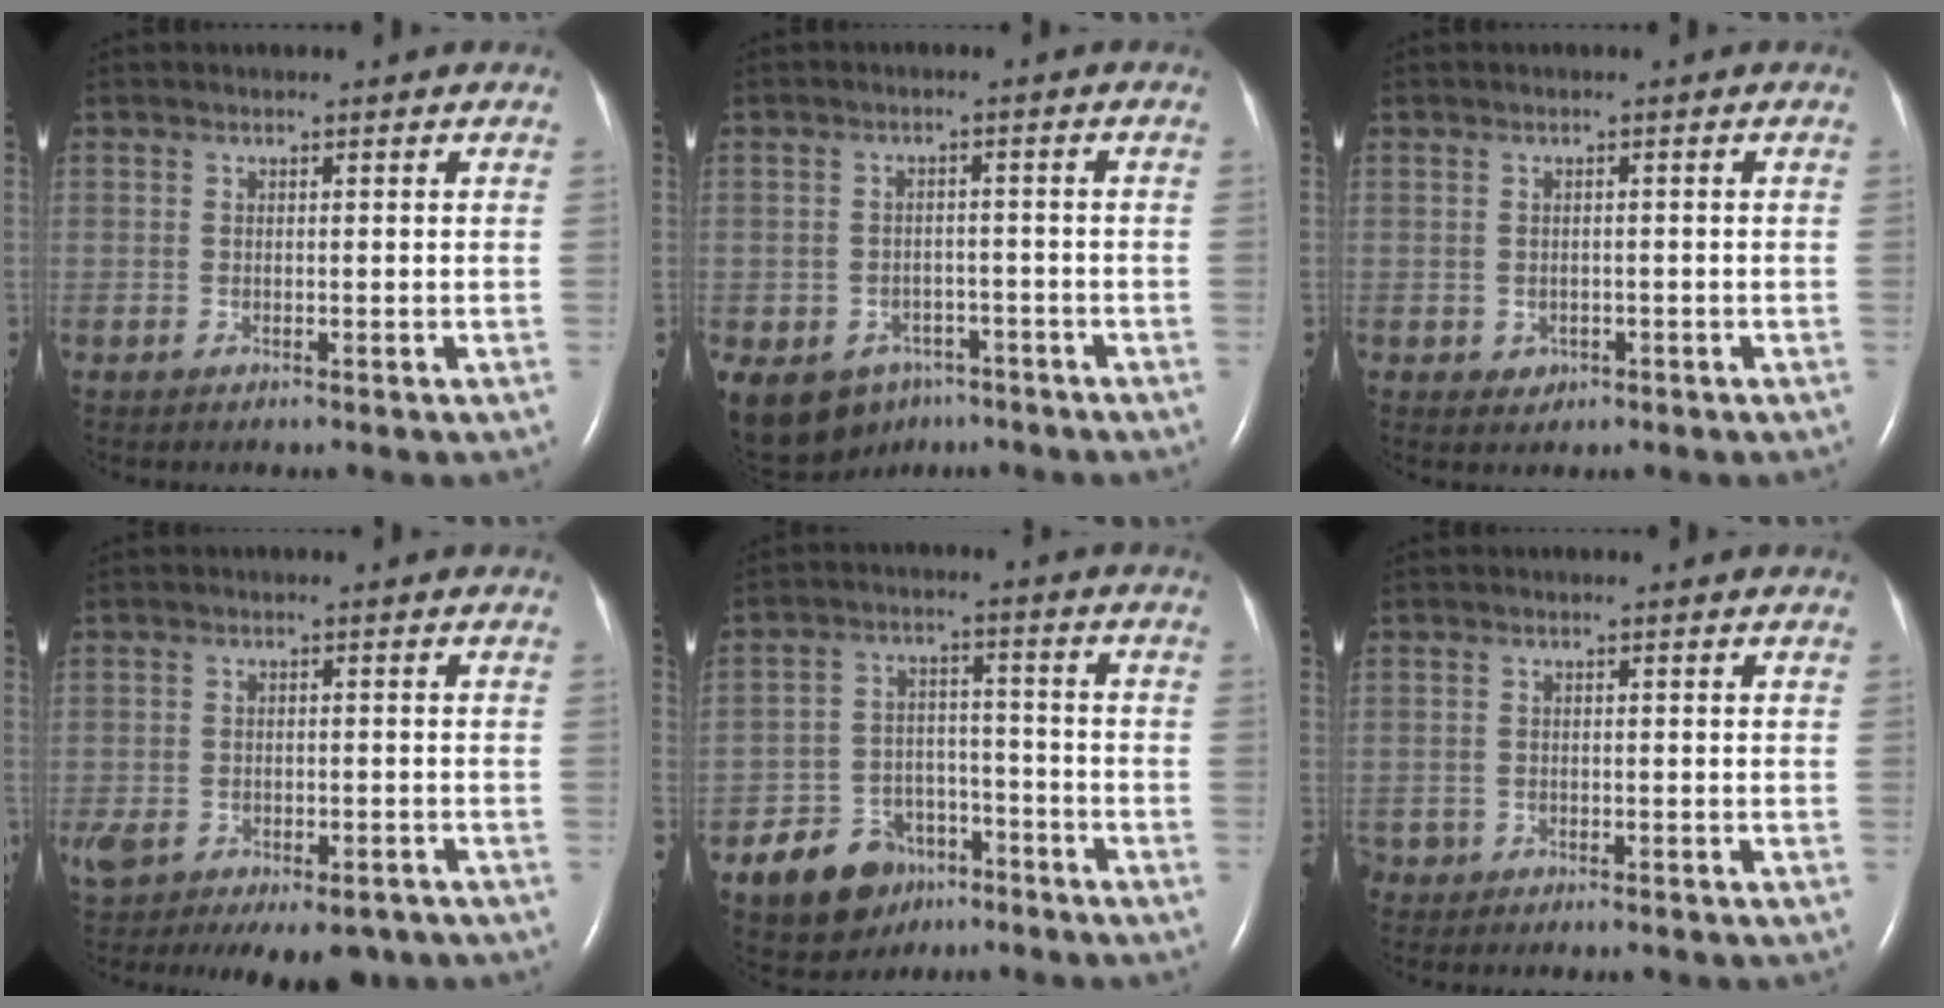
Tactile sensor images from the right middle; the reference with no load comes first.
{"total": 12.4, "force": [-7.3, 9.1, 4.3], "torque": [-0.108, 0.003, -0.092]}
{"total": 1.6, "force": [-0.5, 1.4, 0.5], "torque": [-0.006, 0.003, 0.000]}
{"total": 16.6, "force": [-10.9, 8.9, 8.9], "torque": [-0.204, -0.022, -0.143]}
{"total": 10.2, "force": [-6.5, 6.9, 3.6], "torque": [-0.066, 0.018, -0.101]}
{"total": 2.9, "force": [-2.4, 1.6, 0.0], "torque": [-0.005, 0.004, -0.038]}